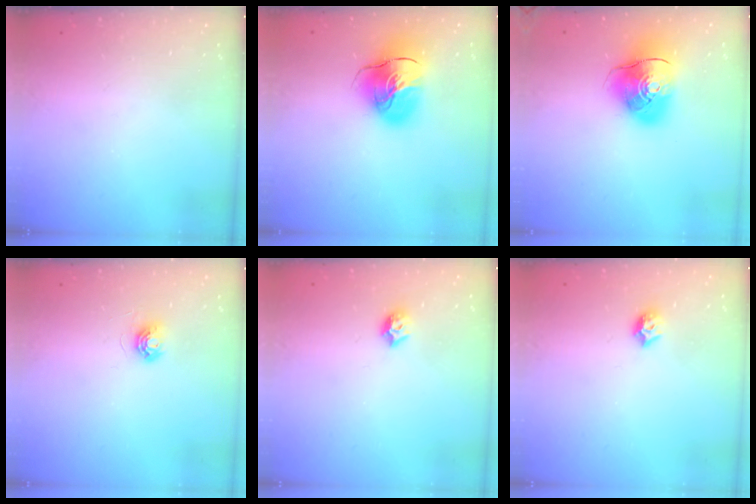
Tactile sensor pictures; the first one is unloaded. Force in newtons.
{"total": 16.5, "press": 16.4, "slide": 2.3}
{"total": 12.8, "press": 12.6, "slide": 2.1}
{"total": 5.4, "press": 5.4, "slide": 0.3}
{"total": 6.7, "press": 6.6, "slide": 0.9}
{"total": 6.7, "press": 6.6, "slide": 0.9}